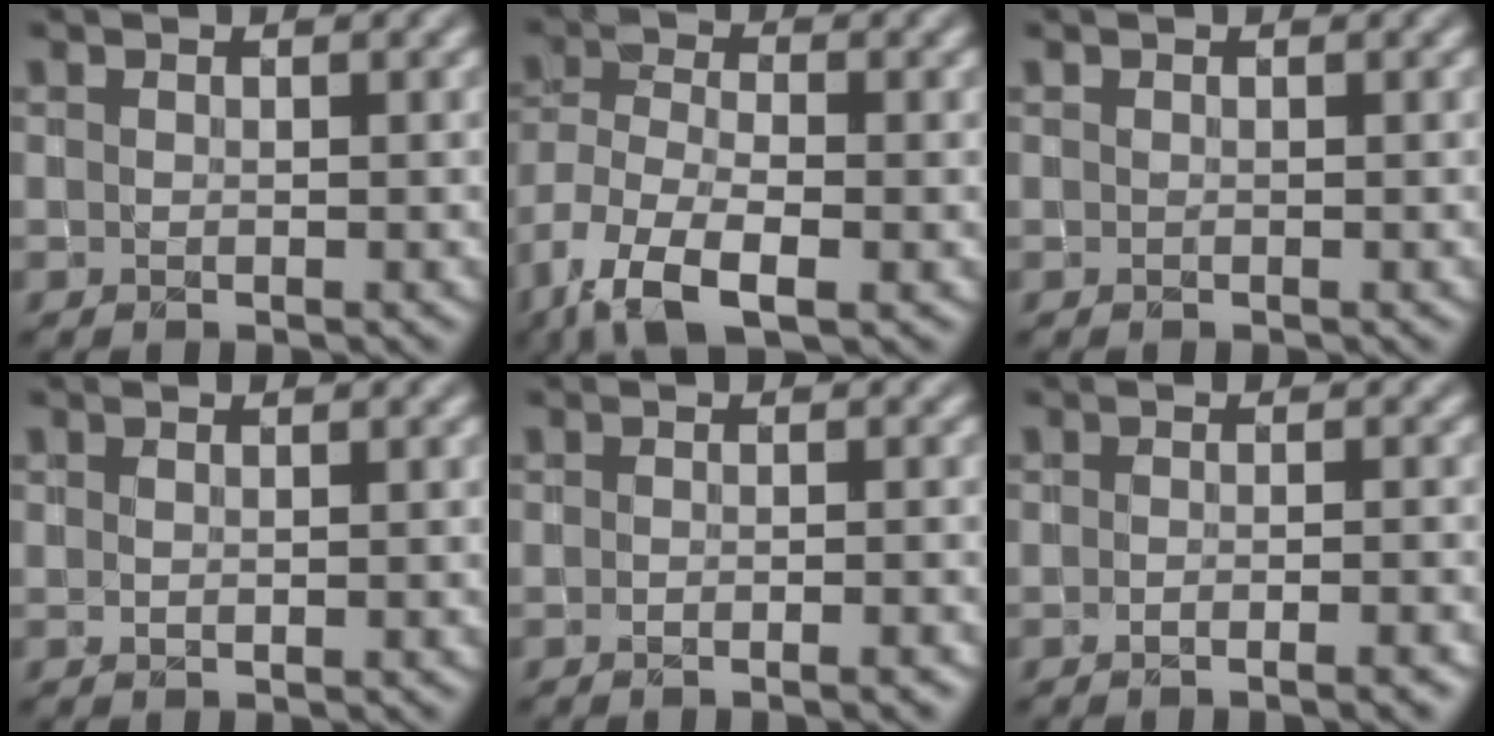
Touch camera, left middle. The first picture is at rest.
{"total": 8.3, "force": [-4.5, 3.5, 6.1], "torque": [-0.129, -0.011, -0.092]}
{"total": 0.0}
{"total": 0.5, "force": [0.3, 0.2, 0.3], "torque": [-0.009, 0.001, 0.006]}
{"total": 1.9, "force": [-0.9, 0.6, 1.5], "torque": [-0.009, 0.001, -0.016]}
{"total": 2.7, "force": [-1.4, 0.8, 2.2], "torque": [-0.018, 0.004, -0.020]}